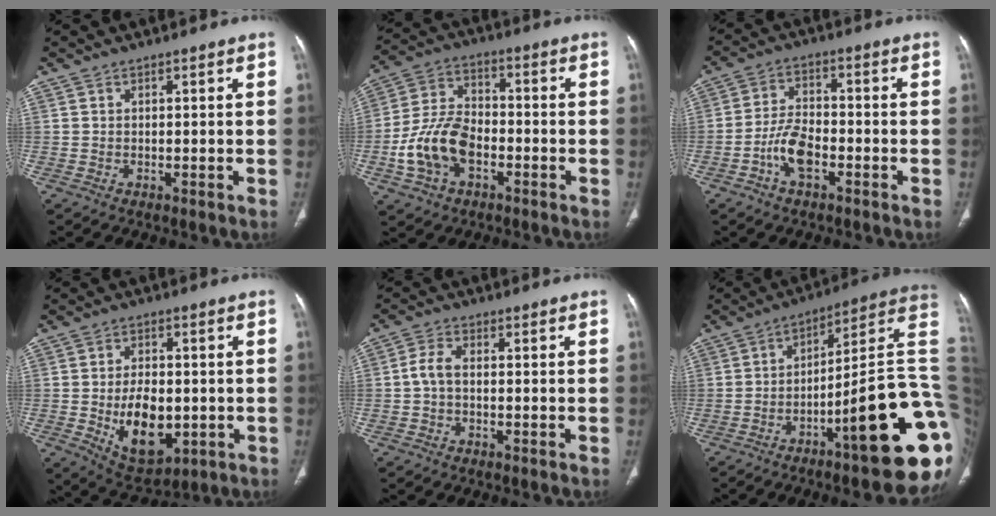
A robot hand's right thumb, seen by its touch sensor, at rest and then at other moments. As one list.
[{"total": 12.9, "force": [-4.1, 8.2, 9.0], "torque": [-0.174, 0.031, -0.076]}, {"total": 7.2, "force": [-3.2, 3.7, 5.4], "torque": [-0.100, 0.025, -0.063]}, {"total": 12.6, "force": [-2.1, 7.4, 10.0], "torque": [-0.138, -0.005, -0.016]}, {"total": 3.7, "force": [-0.5, 2.1, 3.0], "torque": [-0.065, 0.011, -0.016]}, {"total": 24.4, "force": [-6.6, 4.2, 23.1], "torque": [-0.240, 0.043, -0.091]}]